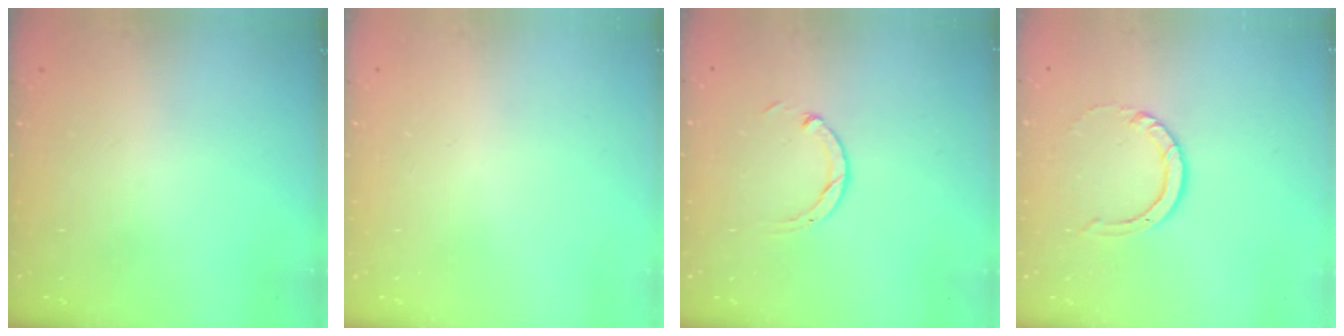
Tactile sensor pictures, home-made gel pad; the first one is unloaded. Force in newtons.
{"total": 0.0}
{"total": 3.0, "press": 2.9, "slide": 0.4}
{"total": 4.7, "press": 4.7, "slide": 0.4}